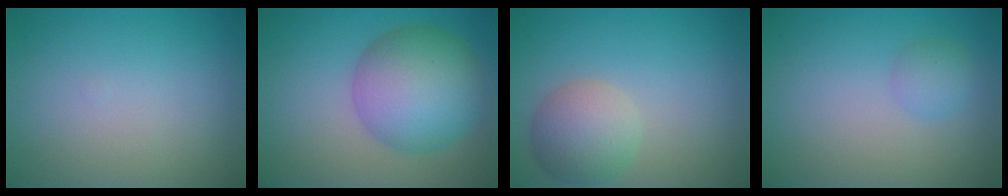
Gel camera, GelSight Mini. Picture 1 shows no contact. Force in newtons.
{"total": 8.6, "press": 8.6, "slide": 0.1}
{"total": 4.3, "press": 4.3, "slide": 0.4}
{"total": 1.5, "press": 1.5, "slide": 0.0}